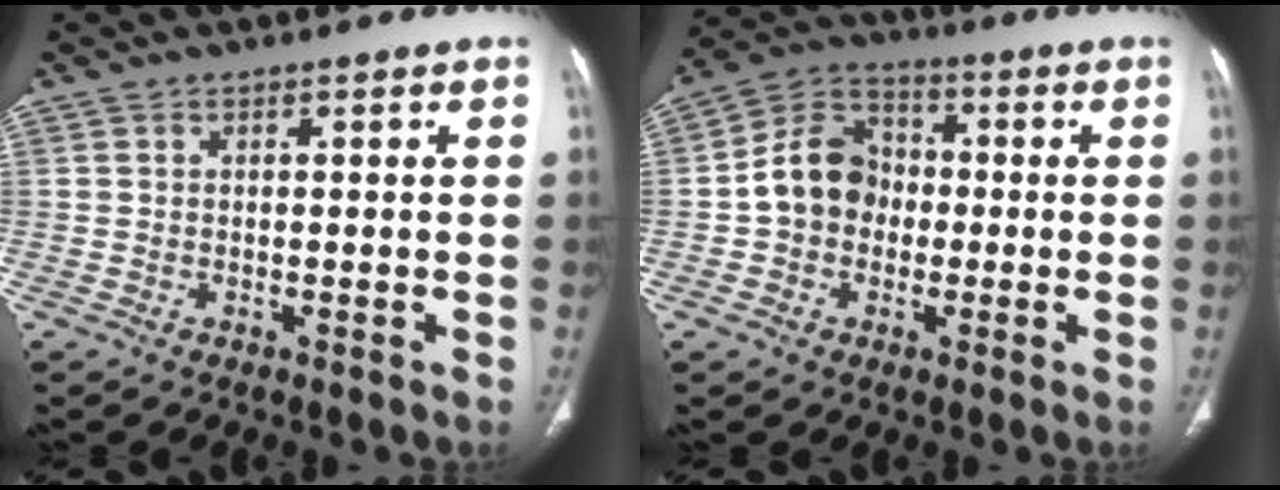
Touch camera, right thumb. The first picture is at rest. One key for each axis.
{"total": 10.5, "fx": -0.9, "fy": 8.7, "fz": 5.8, "tx": -0.085, "ty": 0.037, "tz": -0.030}